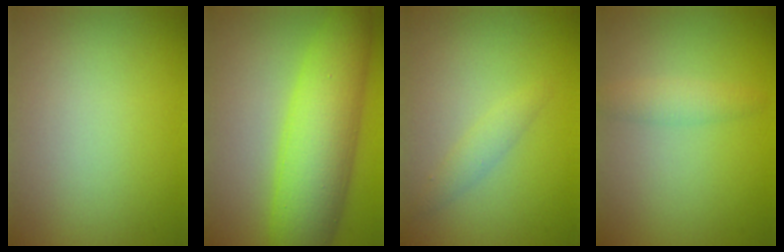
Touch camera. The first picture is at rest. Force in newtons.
{"total": 8.6, "press": 8.6, "slide": 0.2}
{"total": 1.4, "press": 1.4, "slide": 0.1}
{"total": 1.7, "press": 1.7, "slide": 0.1}